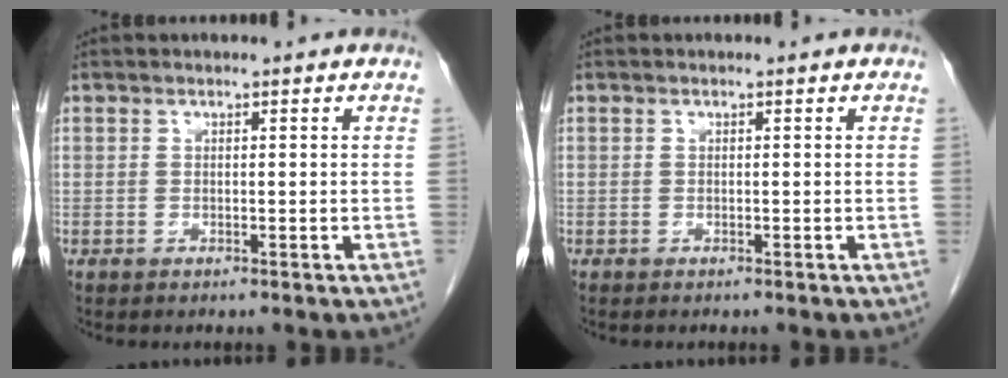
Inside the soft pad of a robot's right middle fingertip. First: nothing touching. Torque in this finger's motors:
{"motor_torque": [-0.06, -0.10, -0.04, -0.01]}